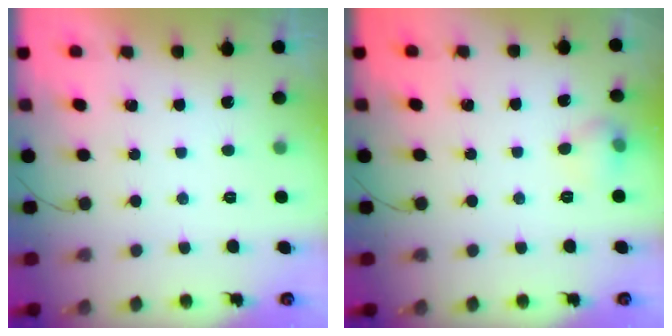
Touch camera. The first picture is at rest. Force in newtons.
{"total": 8.3, "press": 6.2, "slide": 5.5}